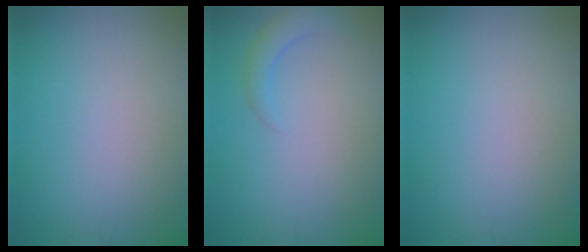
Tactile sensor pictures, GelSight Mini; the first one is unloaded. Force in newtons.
{"total": 1.8, "press": 1.8, "slide": 0.2}
{"total": 0.0}